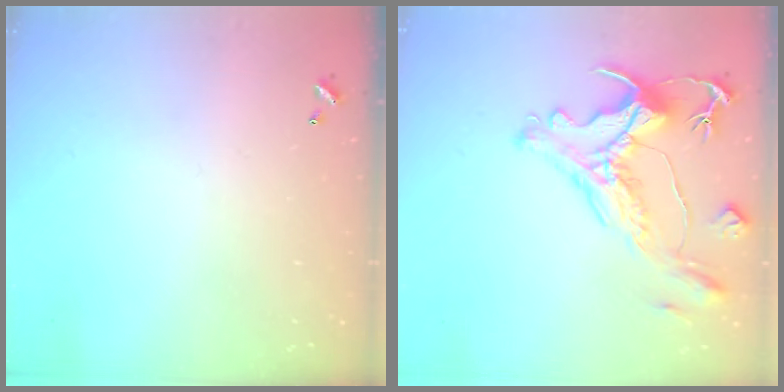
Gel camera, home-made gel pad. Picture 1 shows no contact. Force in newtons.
{"total": 3.1, "press": 2.8, "slide": 1.4}